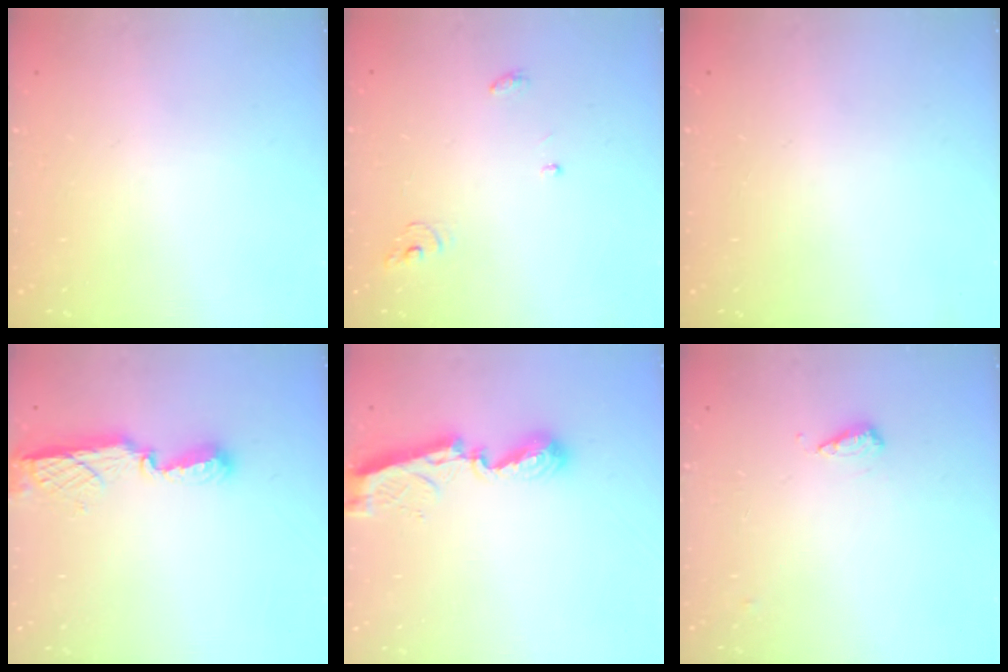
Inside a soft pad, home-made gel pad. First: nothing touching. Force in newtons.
{"total": 3.9, "press": 3.9, "slide": 0.2}
{"total": 0.0}
{"total": 7.6, "press": 7.6, "slide": 0.2}
{"total": 9.2, "press": 9.2, "slide": 0.6}
{"total": 8.3, "press": 8.3, "slide": 0.9}